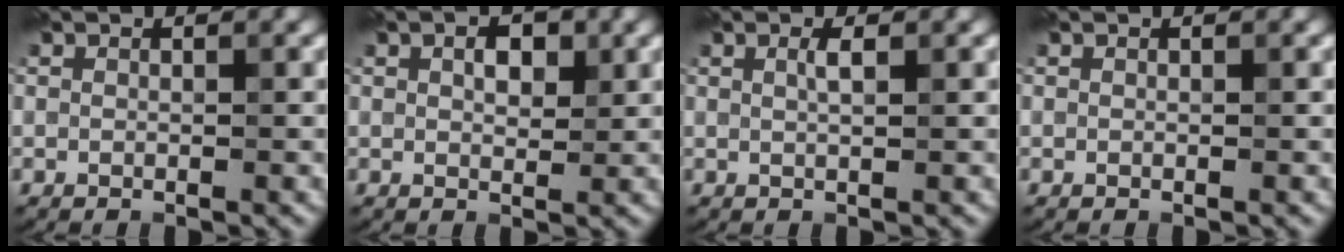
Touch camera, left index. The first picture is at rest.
{"total": 2.2, "force": [0.8, 1.3, 1.7], "torque": [-0.025, 0.002, 0.013]}
{"total": 1.3, "force": [0.4, 0.3, 1.2], "torque": [-0.020, 0.004, 0.005]}
{"total": 0.0}